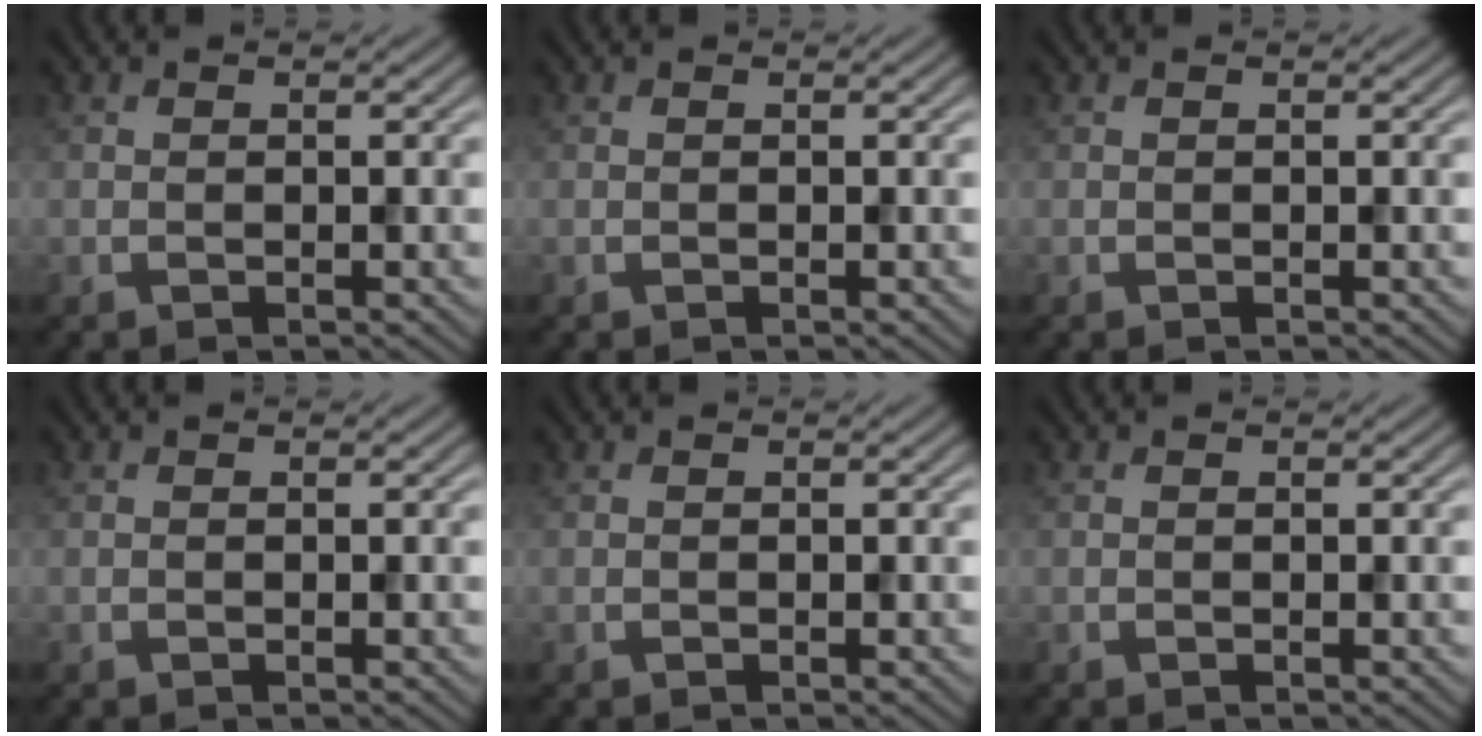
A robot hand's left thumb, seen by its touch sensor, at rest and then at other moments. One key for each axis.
{"total": 0.0}
{"total": 0.0}
{"total": 0.0}
{"total": 0.0}
{"total": 0.0}